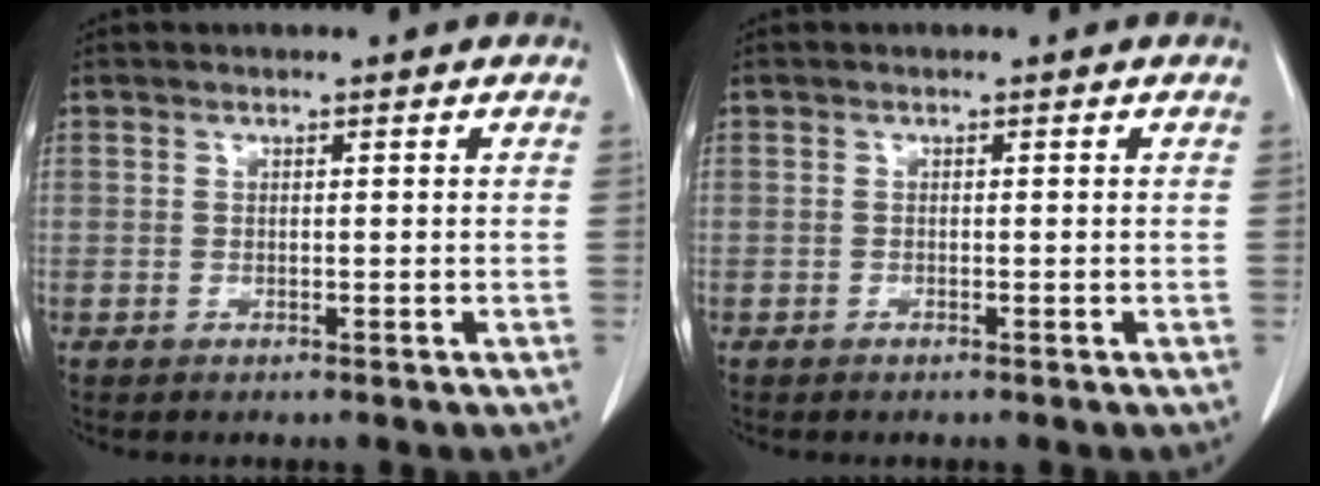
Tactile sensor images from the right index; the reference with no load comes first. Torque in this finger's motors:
{"motor_torque": [-0.02, 0.01, 0.00, -0.02]}